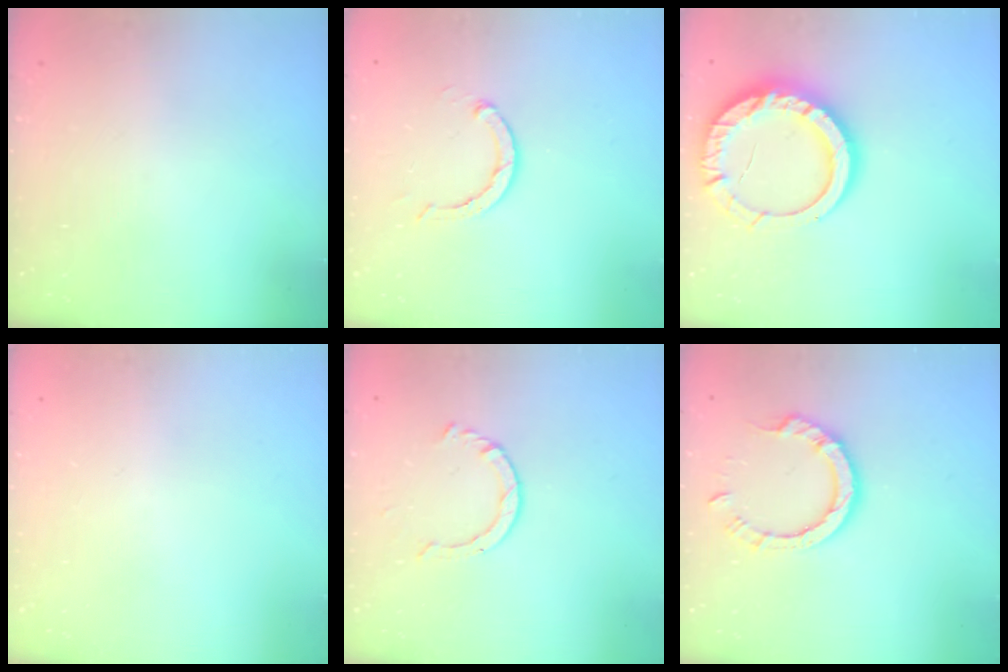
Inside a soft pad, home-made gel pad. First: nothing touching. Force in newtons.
{"total": 2.9, "press": 2.8, "slide": 0.5}
{"total": 16.9, "press": 16.8, "slide": 1.5}
{"total": 0.0}
{"total": 2.3, "press": 2.3, "slide": 0.2}
{"total": 8.5, "press": 8.4, "slide": 1.0}